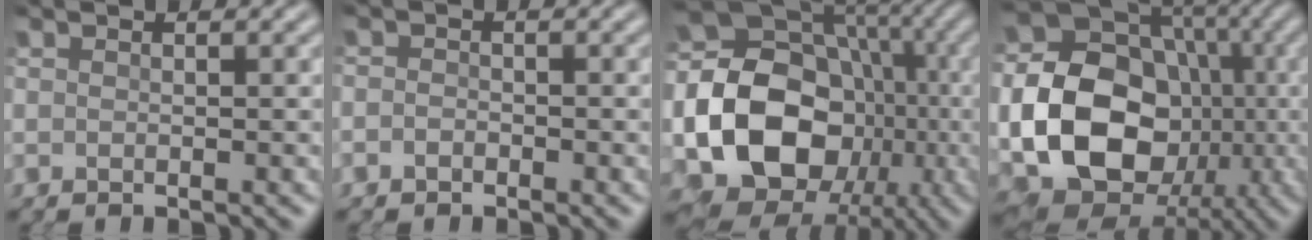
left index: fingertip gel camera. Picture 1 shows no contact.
{"total": 0.8, "force": [-0.6, 0.5, 0.2], "torque": [0.001, 0.006, -0.016]}
{"total": 21.6, "force": [-3.5, 18.3, 10.9], "torque": [-0.205, -0.008, -0.073]}
{"total": 20.2, "force": [-3.2, 17.0, 10.5], "torque": [-0.208, -0.012, -0.075]}